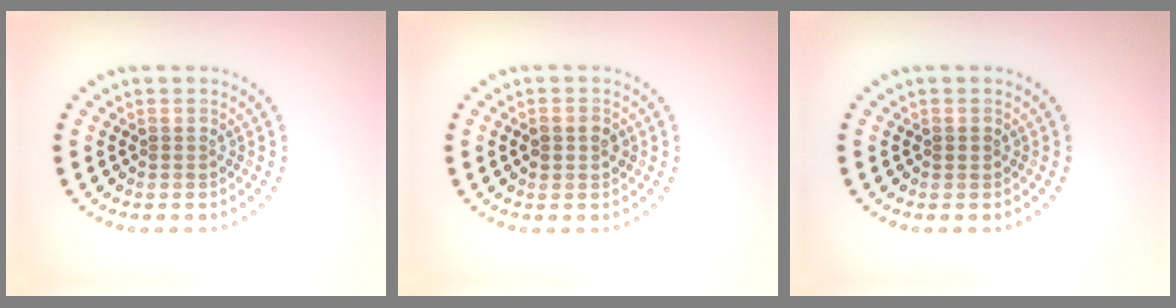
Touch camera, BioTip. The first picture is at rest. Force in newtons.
{"total": 2.0, "press": 2.0, "slide": 0.0}
{"total": 0.7, "press": 0.7, "slide": 0.0}